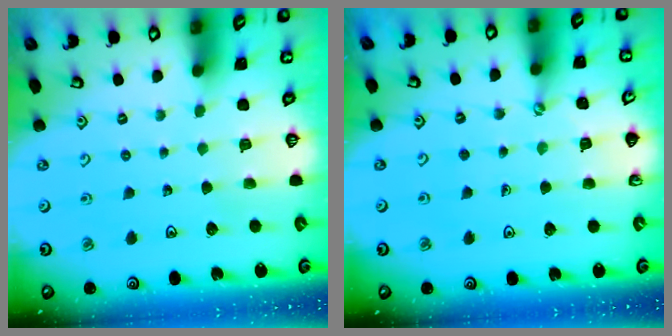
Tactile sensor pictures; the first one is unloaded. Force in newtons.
{"total": 1.9, "press": 1.9, "slide": 0.2}